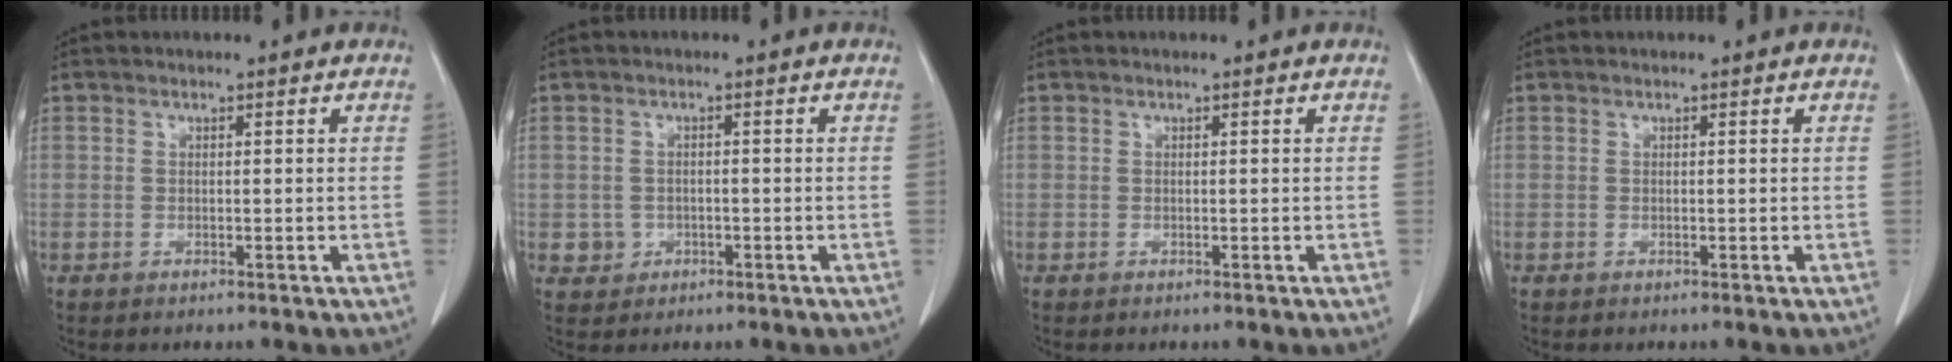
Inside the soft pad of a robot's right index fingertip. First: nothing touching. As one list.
[{"total": 2.3, "force": [-0.6, 2.1, 0.5], "torque": [-0.005, 0.006, -0.003]}, {"total": 0.0}, {"total": 0.0}]